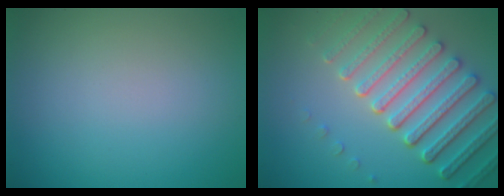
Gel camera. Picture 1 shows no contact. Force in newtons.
{"total": 7.1, "press": 5.4, "slide": 4.5}